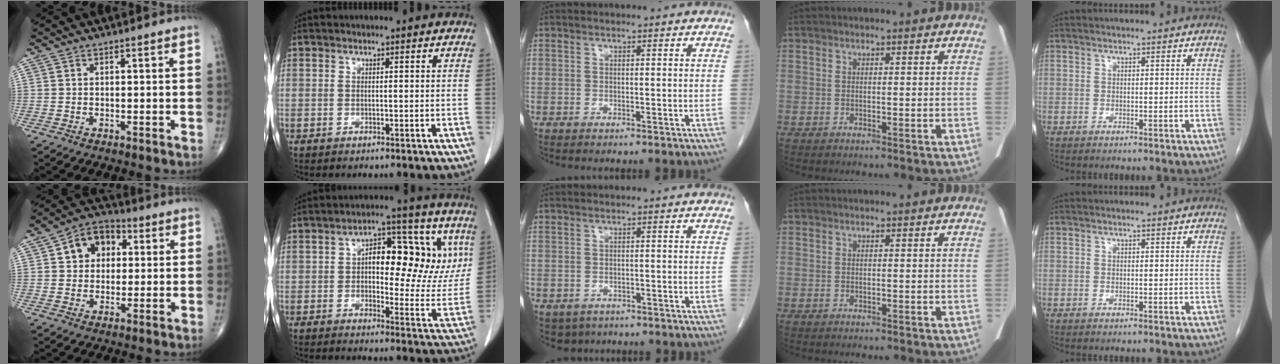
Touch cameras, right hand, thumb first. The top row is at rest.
{"thumb": {"total": 9.5, "force": [2.3, 7.3, 5.6], "torque": [-0.056, 0.012, 0.028]}, "index": {"total": 15.0, "force": [4.0, 7.3, 12.5], "torque": [-0.157, 0.028, 0.056]}, "middle": {"total": 3.0, "force": [-1.8, 2.3, 0.8], "torque": [-0.012, 0.001, -0.021]}}